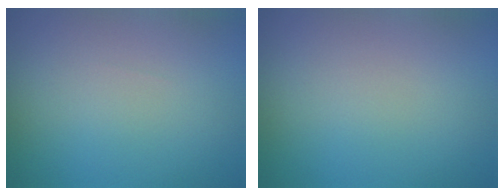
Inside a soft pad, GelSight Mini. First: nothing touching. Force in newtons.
{"total": 0.0}